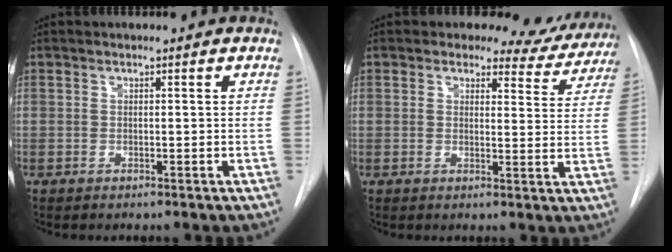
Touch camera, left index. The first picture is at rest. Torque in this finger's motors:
{"motor_torque": [1.02, -1.12, 0.15, -0.02]}